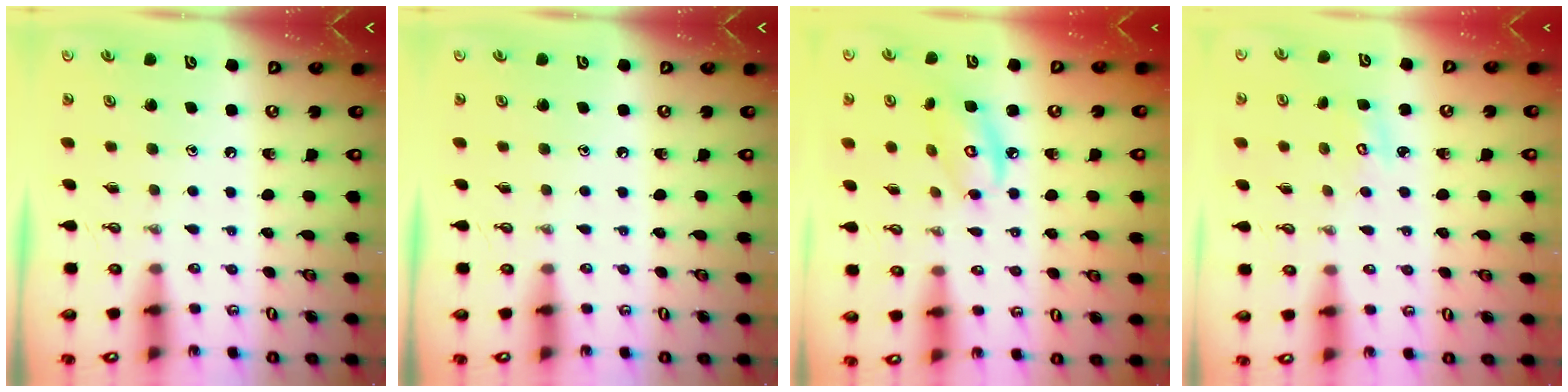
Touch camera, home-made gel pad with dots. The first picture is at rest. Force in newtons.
{"total": 0.0}
{"total": 8.1, "press": 8.1, "slide": 0.5}
{"total": 3.2, "press": 3.1, "slide": 0.2}